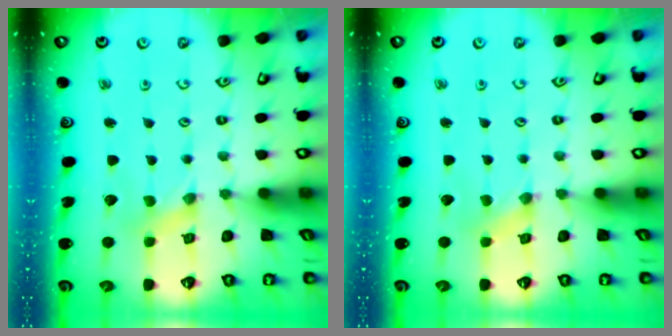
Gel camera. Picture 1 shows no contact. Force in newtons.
{"total": 0.0}